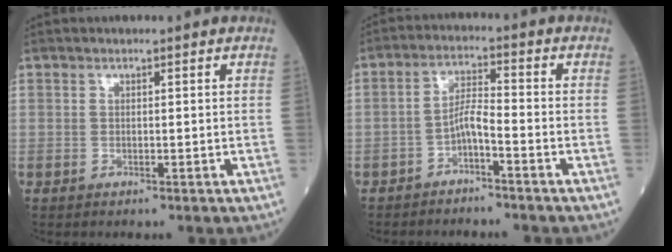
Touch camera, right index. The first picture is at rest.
{"total": 3.7, "force": [-2.2, 0.5, 2.9], "torque": [-0.055, 0.009, -0.043]}